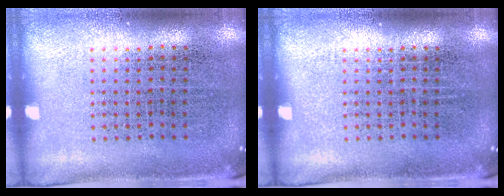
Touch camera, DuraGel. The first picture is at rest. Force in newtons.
{"total": 0.0}